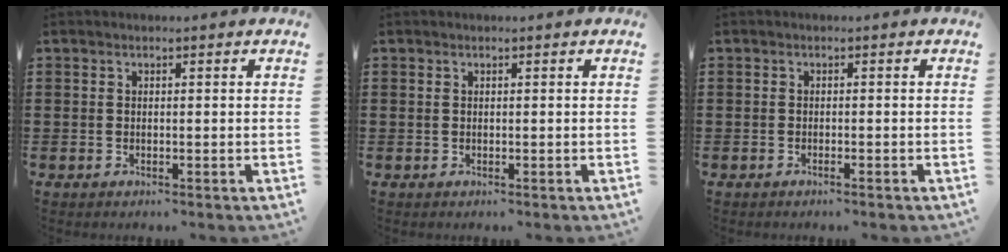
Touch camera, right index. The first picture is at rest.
{"total": 0.0}
{"total": 0.6, "force": [-0.5, -0.2, 0.0], "torque": [-0.002, -0.002, -0.011]}